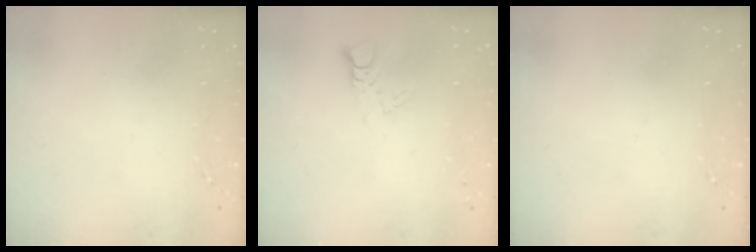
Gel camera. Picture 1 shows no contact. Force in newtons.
{"total": 3.2, "press": 3.2, "slide": 0.0}
{"total": 0.0}